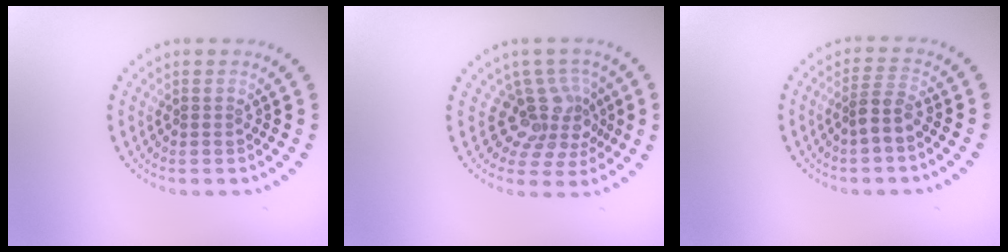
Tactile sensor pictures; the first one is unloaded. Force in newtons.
{"total": 4.3, "press": 3.1, "slide": 3.0}
{"total": 2.1, "press": 1.7, "slide": 1.3}